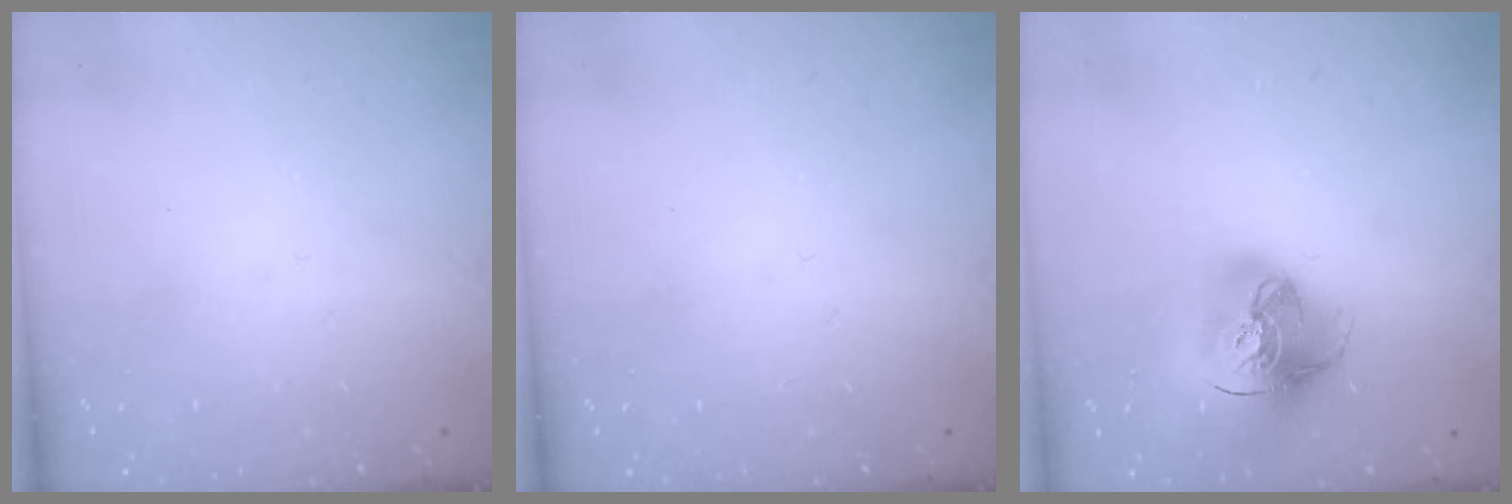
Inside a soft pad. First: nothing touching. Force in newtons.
{"total": 0.0}
{"total": 16.2, "press": 16.1, "slide": 1.7}